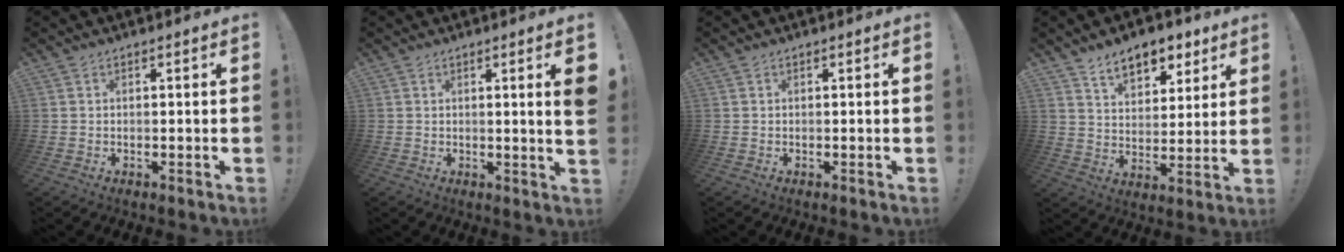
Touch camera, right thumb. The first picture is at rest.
{"total": 4.9, "force": [1.1, -0.2, 4.8], "torque": [-0.071, -0.010, 0.017]}
{"total": 0.0}
{"total": 11.0, "force": [7.5, 6.1, 5.2], "torque": [-0.066, -0.045, 0.136]}